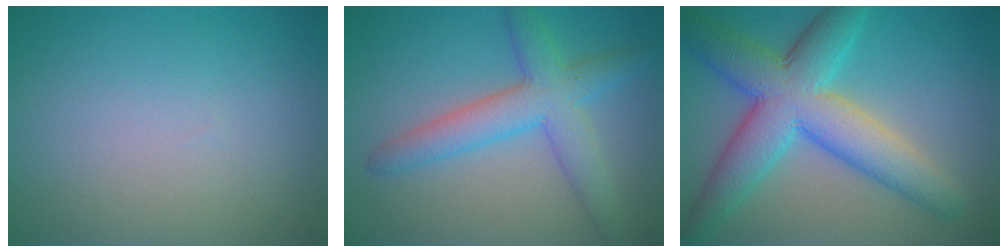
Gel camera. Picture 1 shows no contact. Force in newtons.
{"total": 5.2, "press": 5.2, "slide": 0.3}
{"total": 9.0, "press": 9.0, "slide": 0.0}